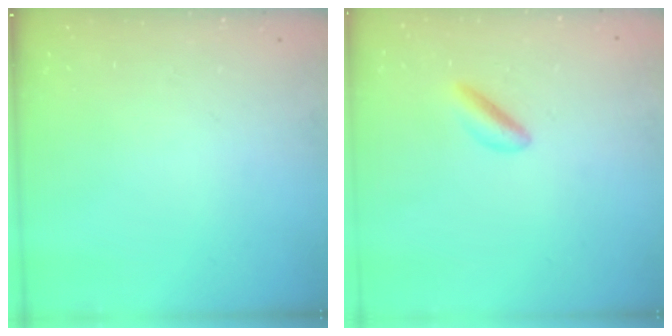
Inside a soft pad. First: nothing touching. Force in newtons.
{"total": 2.6, "press": 2.3, "slide": 1.1}